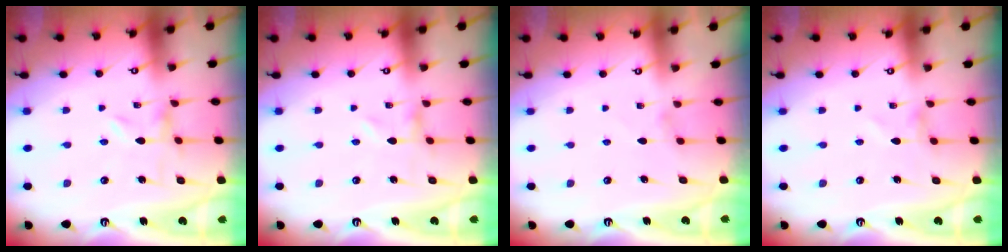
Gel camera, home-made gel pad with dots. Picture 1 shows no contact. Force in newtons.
{"total": 0.0}
{"total": 0.8, "press": 0.8, "slide": 0.3}
{"total": 0.0}